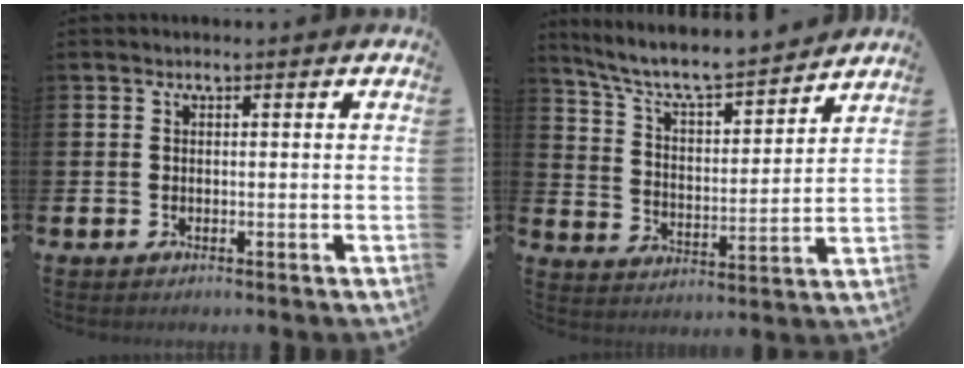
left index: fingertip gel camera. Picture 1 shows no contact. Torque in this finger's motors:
{"motor_torque": [0.11, -0.47, 0.60, 0.21]}